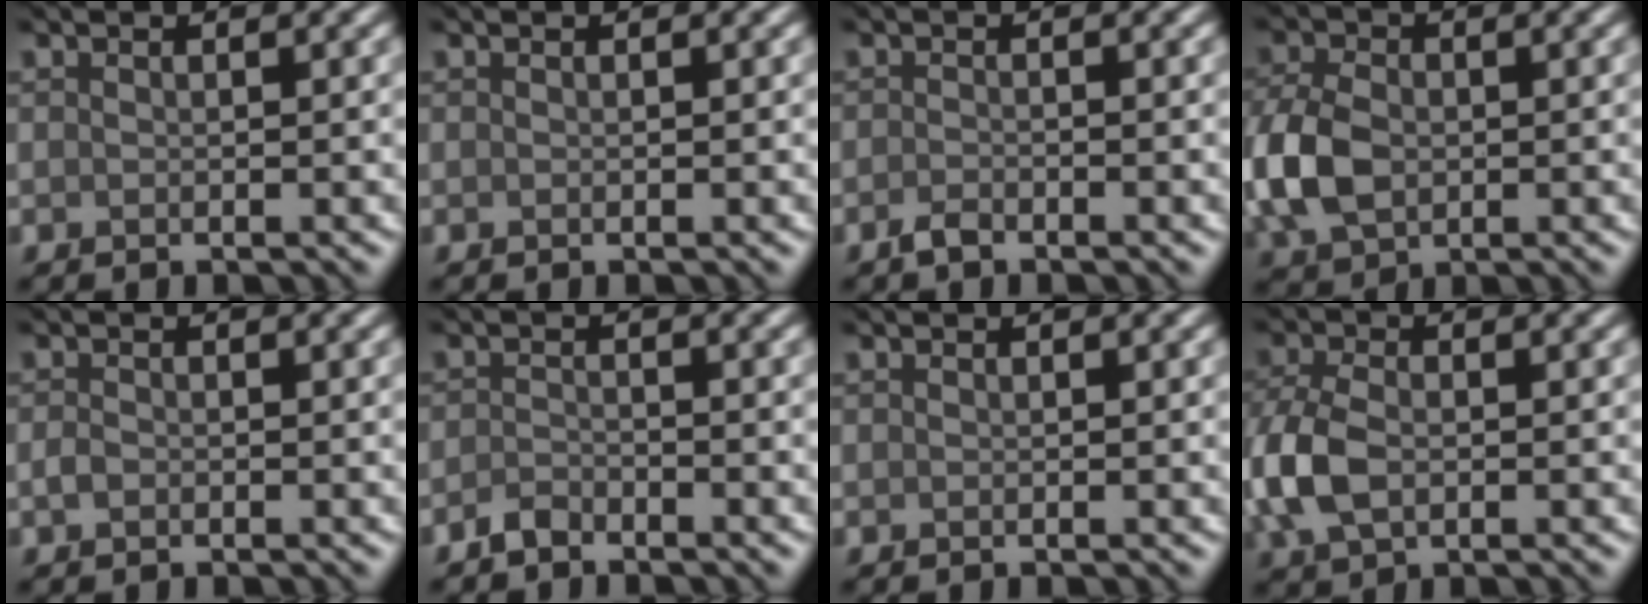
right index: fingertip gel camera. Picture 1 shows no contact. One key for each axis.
{"total": 0.0}
{"total": 1.1, "fx": -0.8, "fy": 0.3, "fz": 0.6, "tx": -0.012, "ty": 0.001, "tz": -0.018}
{"total": 6.4, "fx": -1.0, "fy": 4.4, "fz": 4.5, "tx": -0.109, "ty": -0.001, "tz": -0.027}
{"total": 0.9, "fx": -0.4, "fy": 0.6, "fz": 0.5, "tx": -0.011, "ty": -0.002, "tz": -0.009}
{"total": 1.4, "fx": -1.2, "fy": 0.5, "fz": 0.4, "tx": -0.007, "ty": 0.004, "tz": -0.027}
{"total": 0.0}
{"total": 5.4, "fx": -1.1, "fy": 3.4, "fz": 4.0, "tx": -0.104, "ty": -0.002, "tz": -0.028}